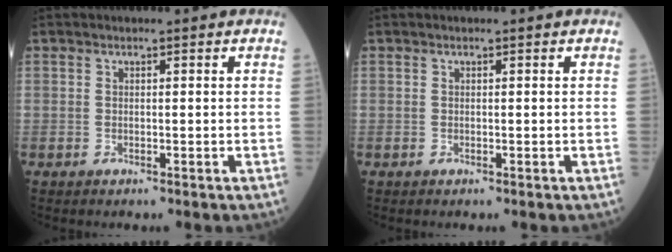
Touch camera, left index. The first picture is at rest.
{"total": 0.0}